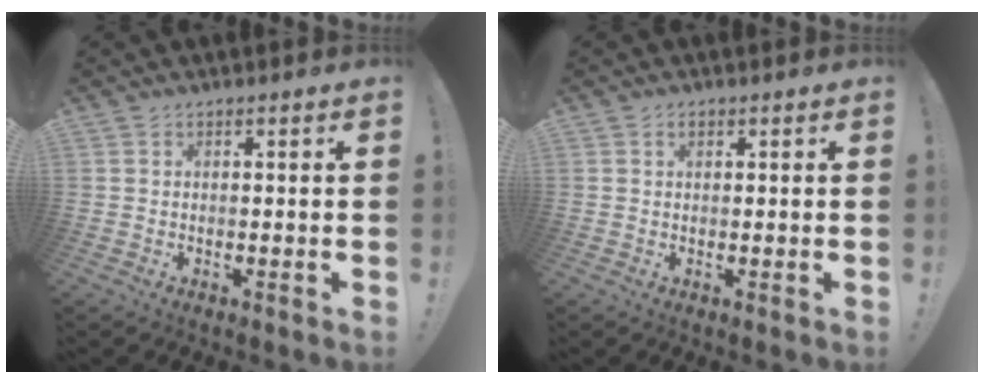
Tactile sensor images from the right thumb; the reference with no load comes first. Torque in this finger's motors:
{"motor_torque": [-0.02, 0.18, -0.07, -0.02, 0.00]}